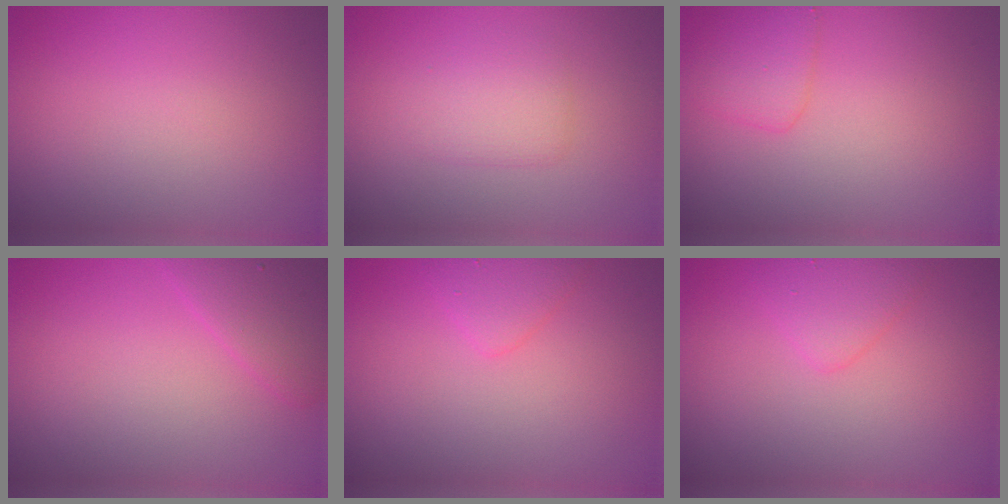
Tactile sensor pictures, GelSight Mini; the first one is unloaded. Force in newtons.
{"total": 2.0, "press": 2.0, "slide": 0.2}
{"total": 2.2, "press": 2.2, "slide": 0.1}
{"total": 2.6, "press": 2.6, "slide": 0.2}
{"total": 1.7, "press": 1.7, "slide": 0.1}
{"total": 1.9, "press": 1.9, "slide": 0.0}